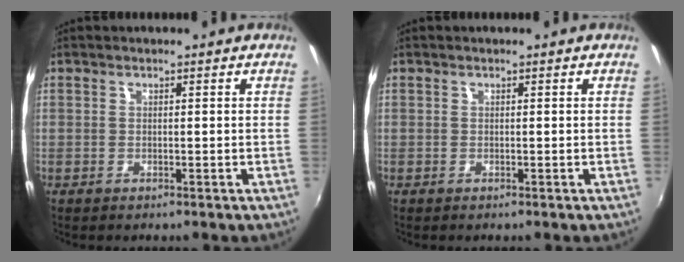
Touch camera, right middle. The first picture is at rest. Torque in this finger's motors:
{"motor_torque": [0.04, 0.04, -0.03, 0.01]}